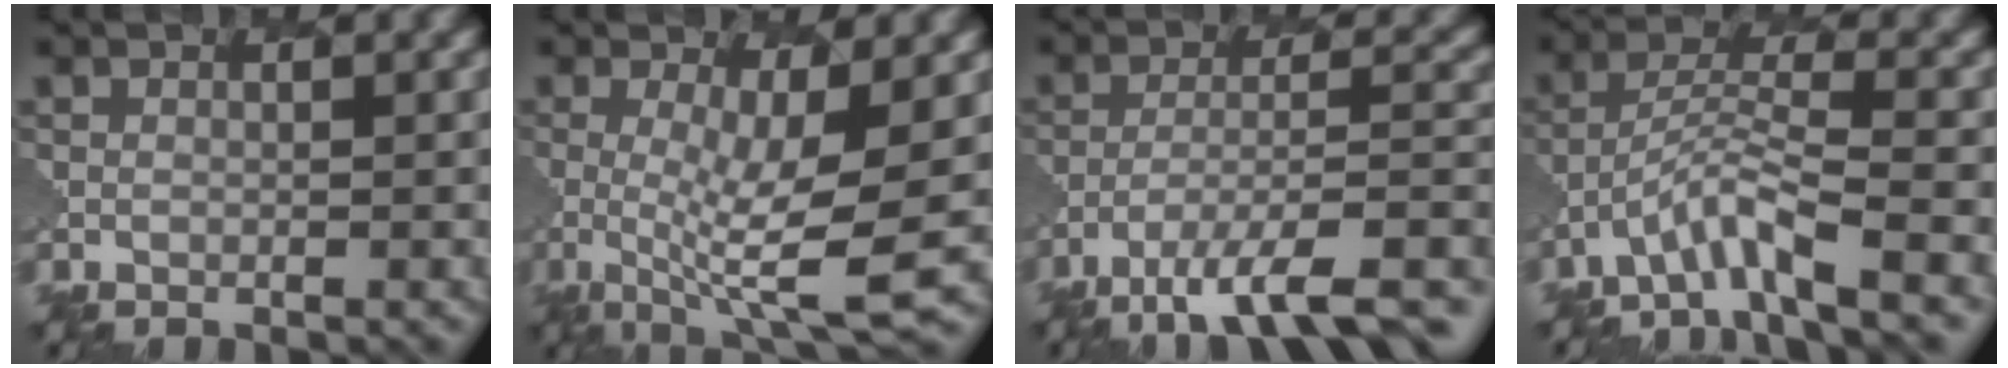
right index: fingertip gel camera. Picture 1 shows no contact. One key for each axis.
{"total": 6.6, "fx": -0.4, "fy": 1.4, "fz": 6.5, "tx": -0.113, "ty": -0.015, "tz": -0.007}
{"total": 11.3, "fx": -7.8, "fy": 3.1, "fz": 7.6, "tx": -0.132, "ty": 0.001, "tz": -0.126}
{"total": 4.2, "fx": -3.0, "fy": 0.4, "fz": 3.0, "tx": -0.058, "ty": 0.006, "tz": -0.064}